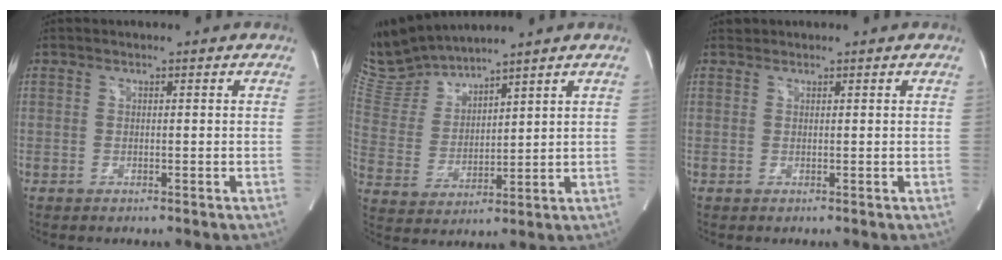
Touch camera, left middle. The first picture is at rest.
{"total": 9.4, "force": [9.3, 0.1, 1.3], "torque": [-0.054, 0.011, 0.207]}
{"total": 0.6, "force": [0.5, 0.2, -0.1], "torque": [-0.006, 0.006, 0.009]}